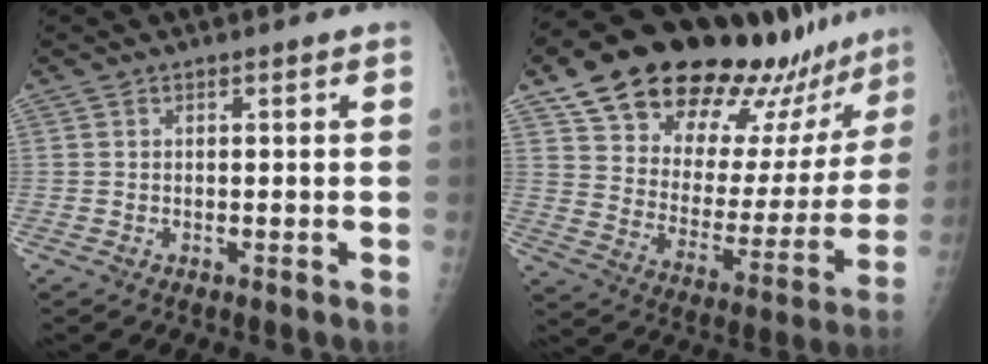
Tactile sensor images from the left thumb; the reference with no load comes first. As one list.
[{"total": 27.8, "force": [21.9, 9.8, 14.1], "torque": [-0.185, -0.087, 0.320]}]